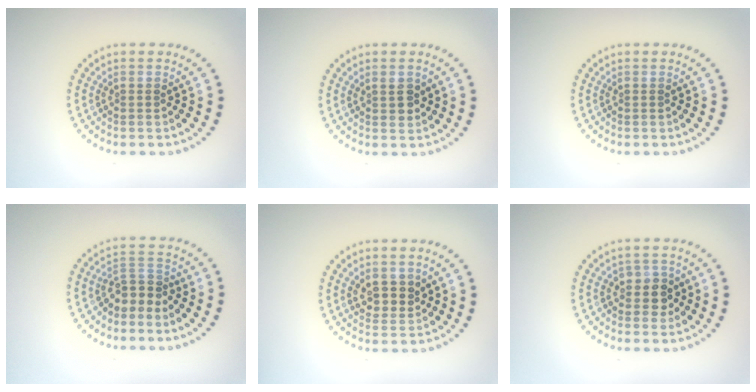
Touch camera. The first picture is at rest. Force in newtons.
{"total": 1.6, "press": 1.5, "slide": 0.5}
{"total": 0.0}
{"total": 2.6, "press": 2.0, "slide": 1.6}
{"total": 2.6, "press": 2.4, "slide": 1.0}
{"total": 2.2, "press": 2.0, "slide": 0.9}